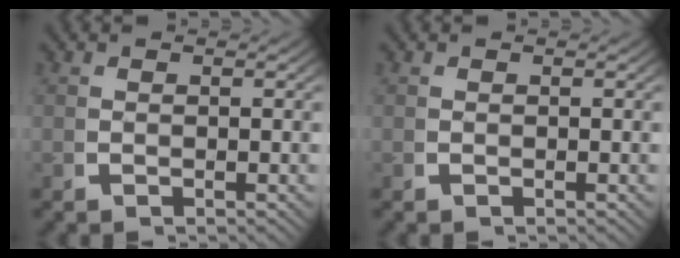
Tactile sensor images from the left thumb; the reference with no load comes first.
{"total": 0.0}